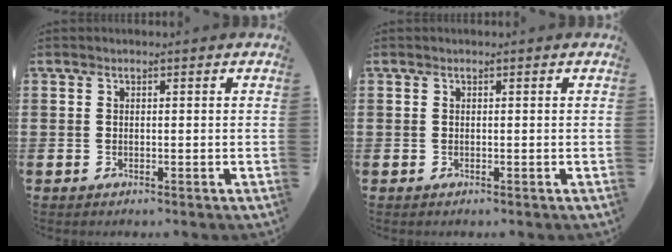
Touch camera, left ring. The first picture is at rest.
{"total": 0.0}